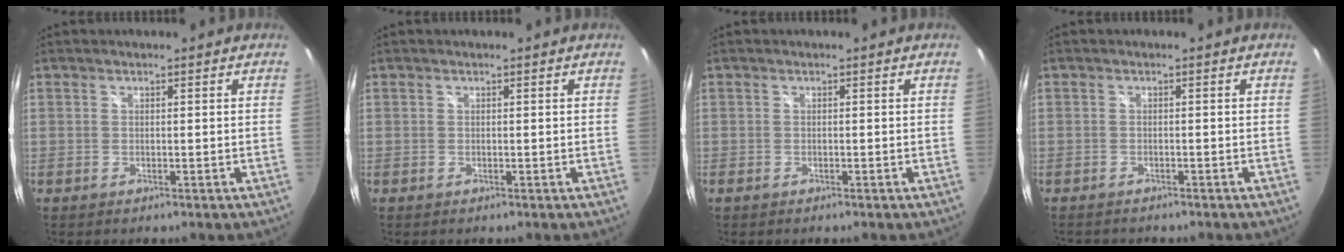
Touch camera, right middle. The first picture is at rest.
{"total": 0.0}
{"total": 0.6, "force": [-0.5, 0.3, 0.2], "torque": [-0.005, -0.004, -0.011]}
{"total": 2.1, "force": [-1.9, 0.3, 0.6], "torque": [-0.016, -0.010, -0.032]}